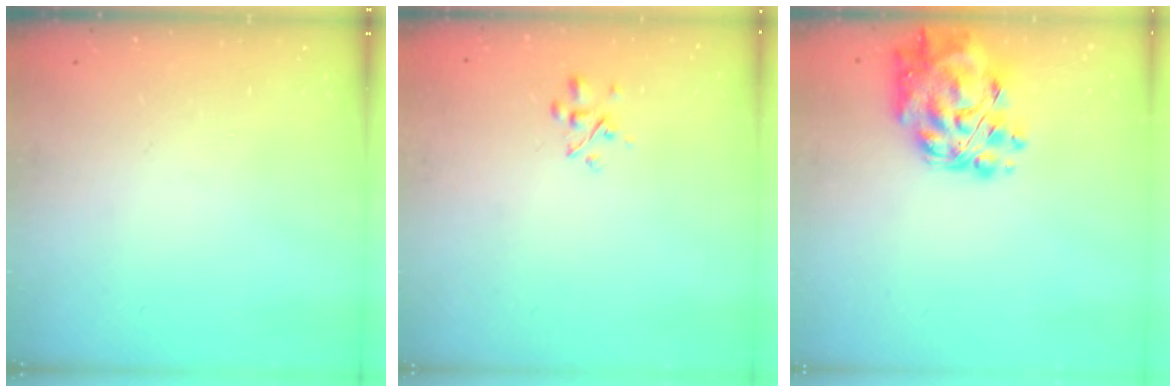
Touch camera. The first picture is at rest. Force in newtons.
{"total": 2.5, "press": 2.4, "slide": 0.8}
{"total": 15.7, "press": 14.8, "slide": 5.0}